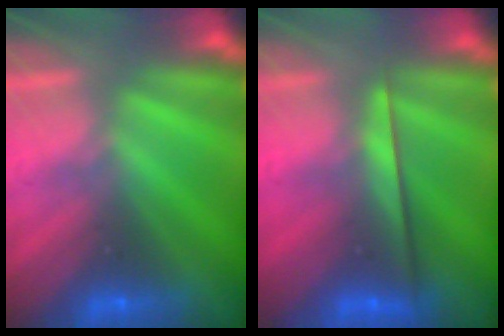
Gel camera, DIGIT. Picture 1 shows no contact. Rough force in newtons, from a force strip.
{"total": 2.3}